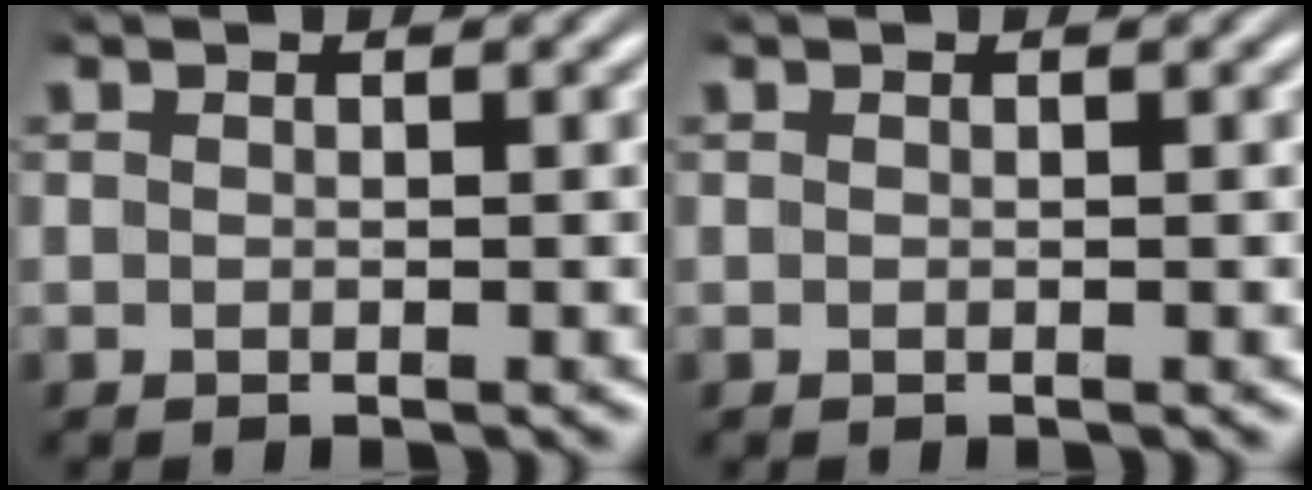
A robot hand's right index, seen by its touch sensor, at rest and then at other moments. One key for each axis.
{"total": 0.0}